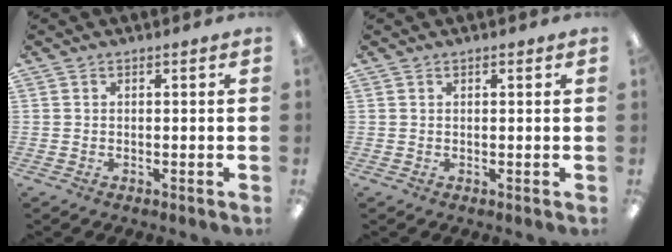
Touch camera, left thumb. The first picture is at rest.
{"total": 0.7, "force": [0.4, 0.2, 0.5], "torque": [-0.002, -0.002, 0.006]}